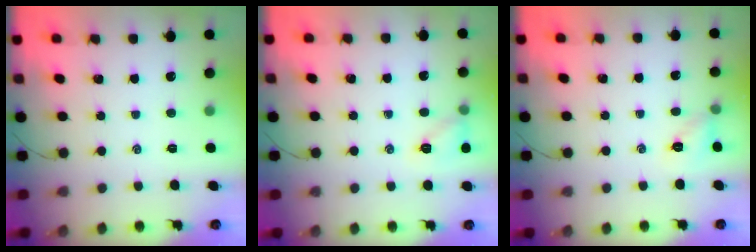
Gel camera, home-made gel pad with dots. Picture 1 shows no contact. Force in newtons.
{"total": 7.8, "press": 7.7, "slide": 1.1}
{"total": 6.3, "press": 6.2, "slide": 0.7}